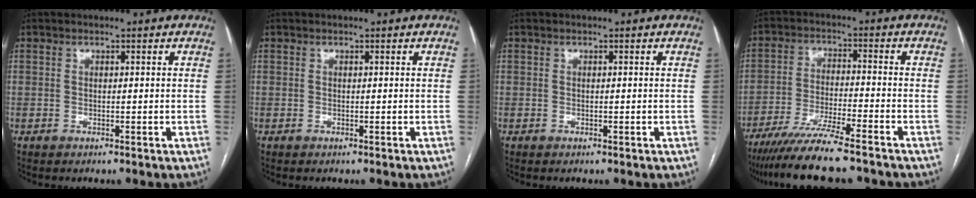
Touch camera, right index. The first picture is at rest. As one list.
[{"total": 0.0}, {"total": 0.0}, {"total": 11.5, "force": [-9.4, 0.2, 6.7], "torque": [-0.110, -0.032, -0.157]}]